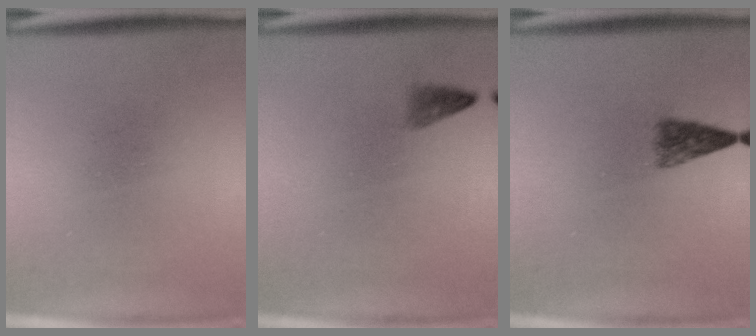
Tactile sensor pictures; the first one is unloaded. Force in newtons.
{"total": 1.2}
{"total": 2.9}